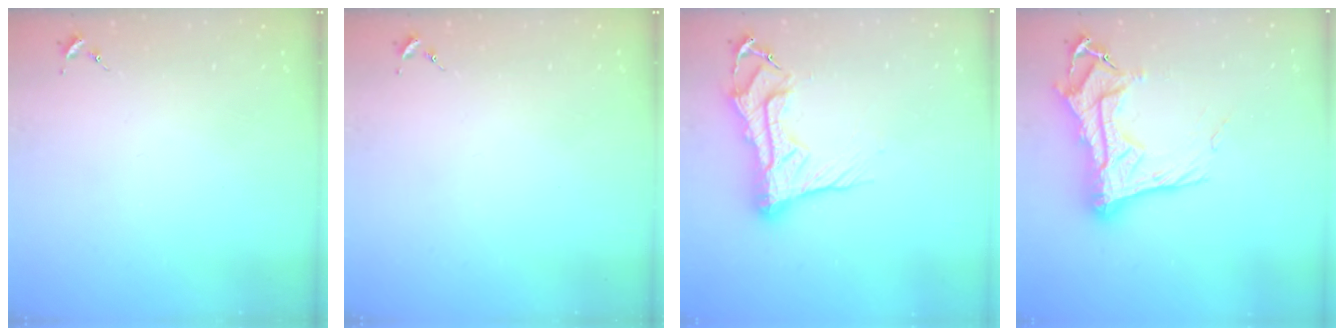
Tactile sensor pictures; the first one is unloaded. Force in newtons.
{"total": 0.0}
{"total": 18.5, "press": 18.4, "slide": 1.8}
{"total": 21.2, "press": 21.1, "slide": 1.9}